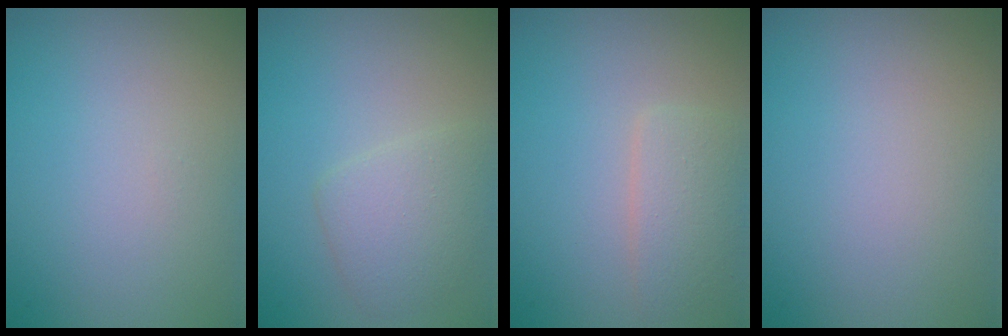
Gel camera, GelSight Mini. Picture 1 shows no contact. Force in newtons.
{"total": 2.9, "press": 2.9, "slide": 0.2}
{"total": 2.6, "press": 2.6, "slide": 0.1}
{"total": 0.0}